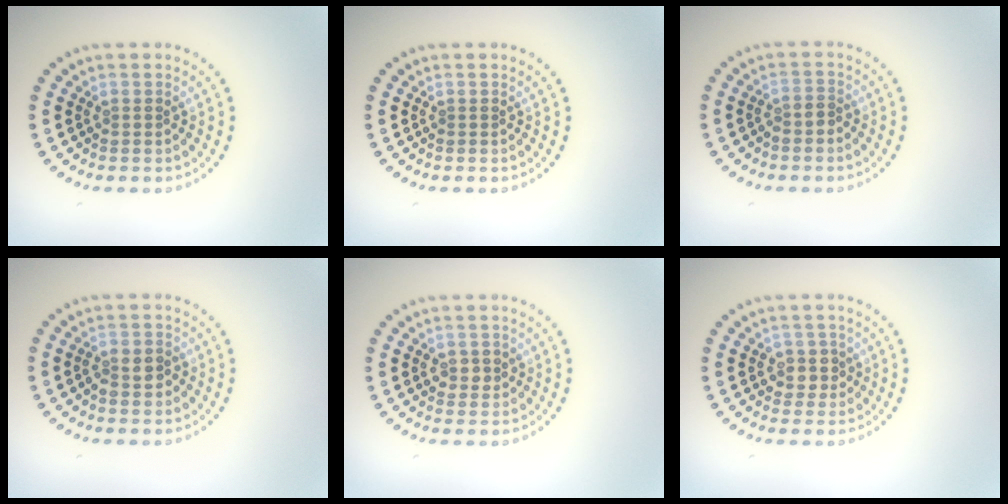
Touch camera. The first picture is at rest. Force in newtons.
{"total": 0.0}
{"total": 1.2, "press": 0.8, "slide": 0.9}
{"total": 2.0, "press": 1.9, "slide": 0.7}
{"total": 1.6, "press": 1.5, "slide": 0.3}
{"total": 2.0, "press": 1.8, "slide": 1.0}